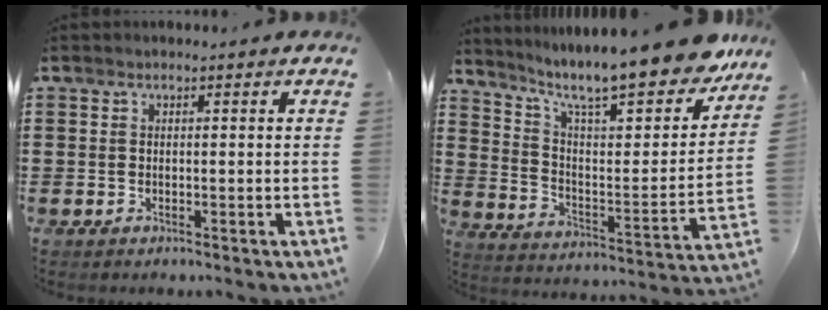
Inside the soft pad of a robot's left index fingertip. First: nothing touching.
{"total": 11.4, "force": [9.8, 1.4, 5.7], "torque": [-0.118, -0.078, 0.159]}